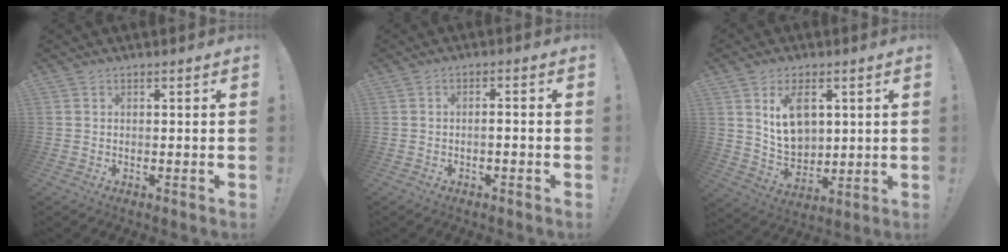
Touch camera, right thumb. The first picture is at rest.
{"total": 2.0, "force": [-1.3, 0.0, 1.5], "torque": [-0.025, 0.004, -0.023]}
{"total": 10.8, "force": [4.2, 7.4, 6.7], "torque": [-0.106, -0.017, 0.080]}